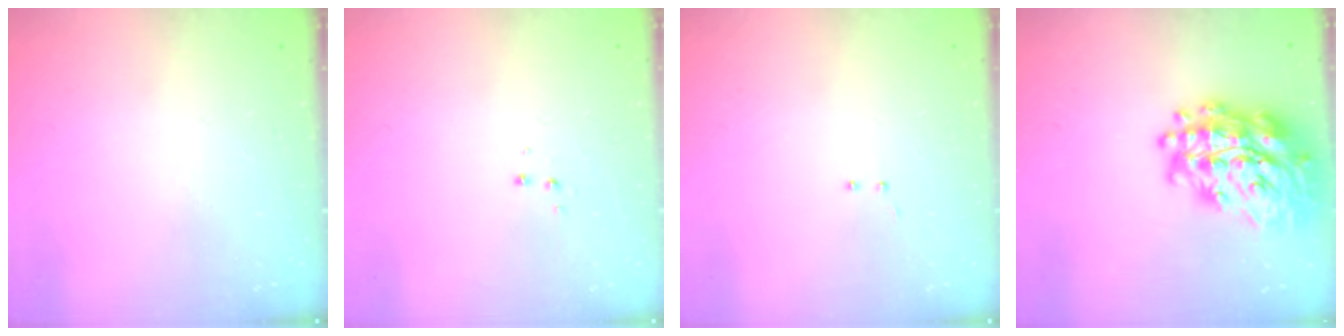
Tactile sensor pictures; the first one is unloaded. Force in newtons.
{"total": 3.9, "press": 3.9, "slide": 0.5}
{"total": 3.0, "press": 2.9, "slide": 0.7}
{"total": 25.9, "press": 25.8, "slide": 2.3}